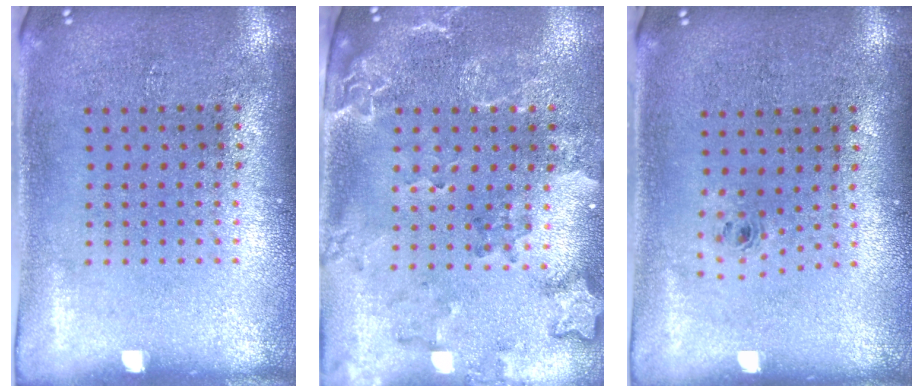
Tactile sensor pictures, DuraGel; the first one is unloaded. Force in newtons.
{"total": 2.1, "press": 2.0, "slide": 0.8}
{"total": 0.6, "press": 0.3, "slide": 0.5}